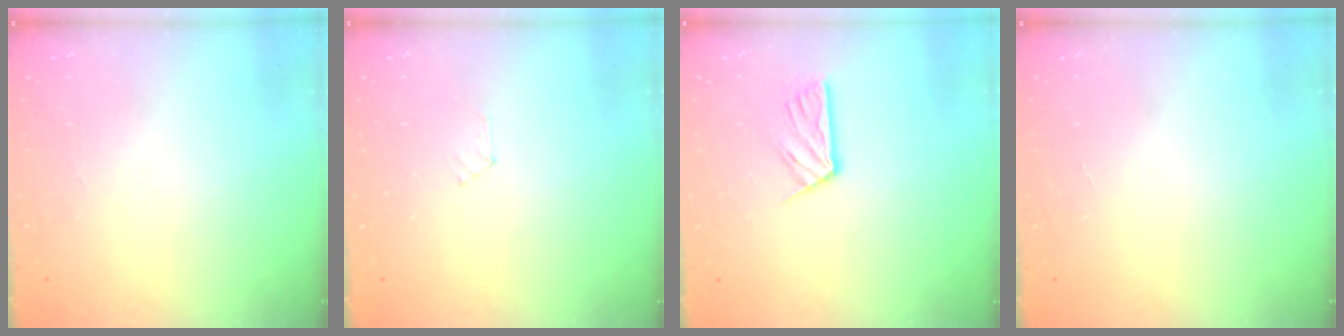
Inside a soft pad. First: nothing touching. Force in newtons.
{"total": 2.3, "press": 2.3, "slide": 0.3}
{"total": 8.7, "press": 8.7, "slide": 0.7}
{"total": 0.0}